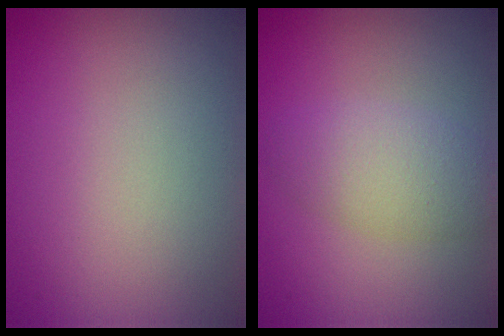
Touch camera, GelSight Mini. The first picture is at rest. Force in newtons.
{"total": 3.3, "press": 3.3, "slide": 0.1}